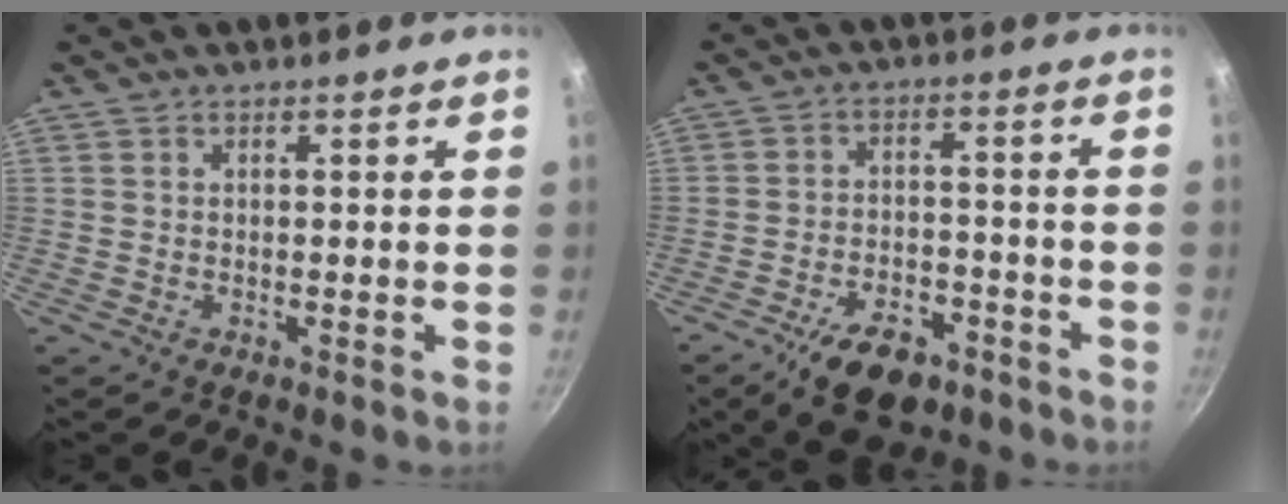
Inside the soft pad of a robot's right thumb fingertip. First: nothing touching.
{"total": 11.5, "force": [-6.9, 6.1, 6.8], "torque": [-0.088, 0.041, -0.104]}